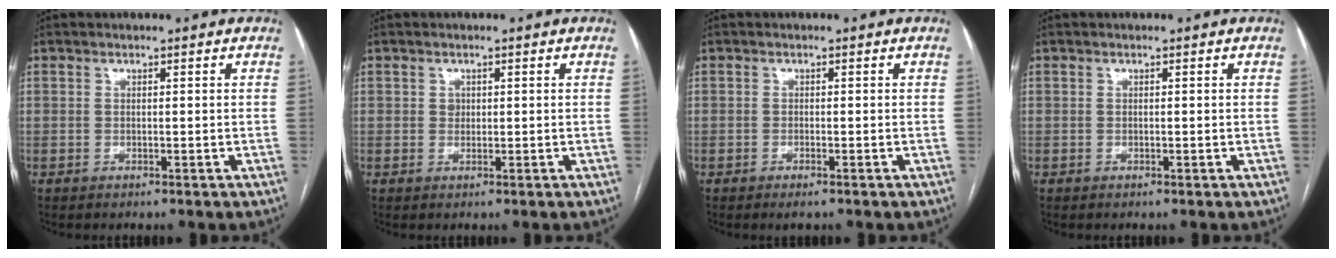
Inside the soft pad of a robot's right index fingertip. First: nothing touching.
{"total": 1.0, "force": [0.3, 0.9, 0.4], "torque": [-0.003, 0.003, 0.006]}
{"total": 1.4, "force": [-1.0, 0.2, 0.9], "torque": [-0.016, -0.004, -0.013]}
{"total": 0.0}